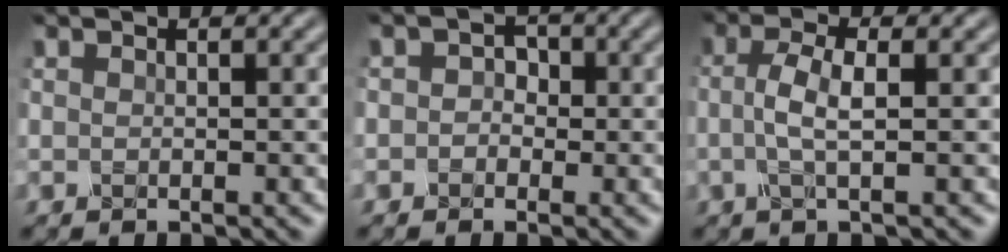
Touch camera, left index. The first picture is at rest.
{"total": 1.7, "force": [-0.5, 1.5, 0.6], "torque": [0.002, 0.004, -0.018]}
{"total": 2.7, "force": [-0.5, 0.5, 2.6], "torque": [-0.056, 0.005, -0.013]}